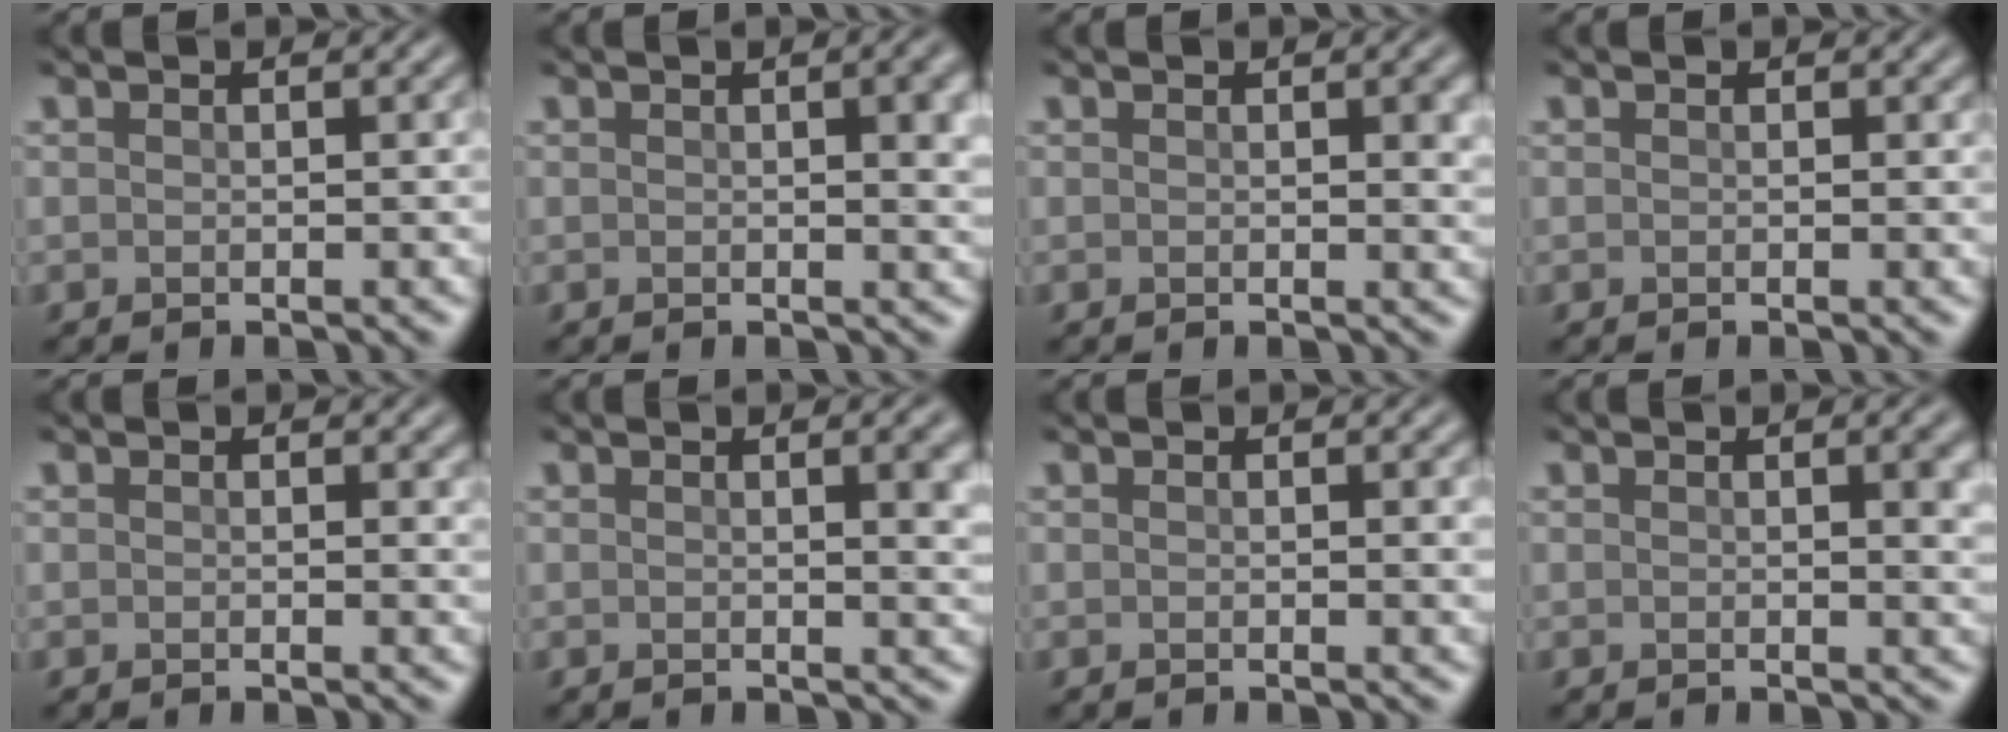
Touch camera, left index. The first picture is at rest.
{"total": 3.6, "force": [0.7, 1.1, 3.4], "torque": [-0.034, 0.007, 0.007]}
{"total": 1.9, "force": [0.5, 0.5, 1.8], "torque": [-0.014, 0.000, 0.006]}
{"total": 0.0}
{"total": 0.5, "force": [0.3, 0.3, 0.4], "torque": [-0.002, -0.004, 0.002]}
{"total": 3.3, "force": [0.8, 1.1, 3.0], "torque": [-0.022, 0.003, 0.008]}
{"total": 0.7, "force": [0.1, 0.2, 0.7], "torque": [-0.004, -0.001, -0.001]}
{"total": 2.7, "force": [0.6, 0.9, 2.5], "torque": [-0.019, 0.002, 0.006]}